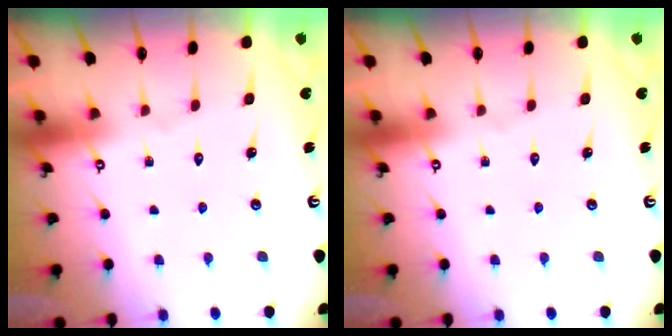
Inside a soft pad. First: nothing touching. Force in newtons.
{"total": 0.0}